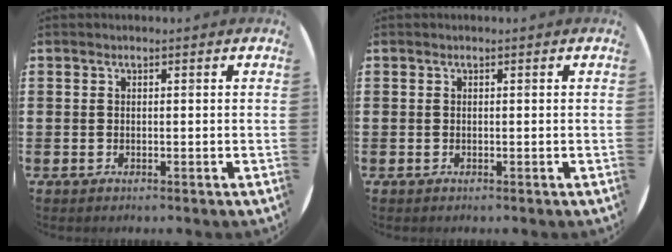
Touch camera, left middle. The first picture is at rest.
{"total": 0.0}